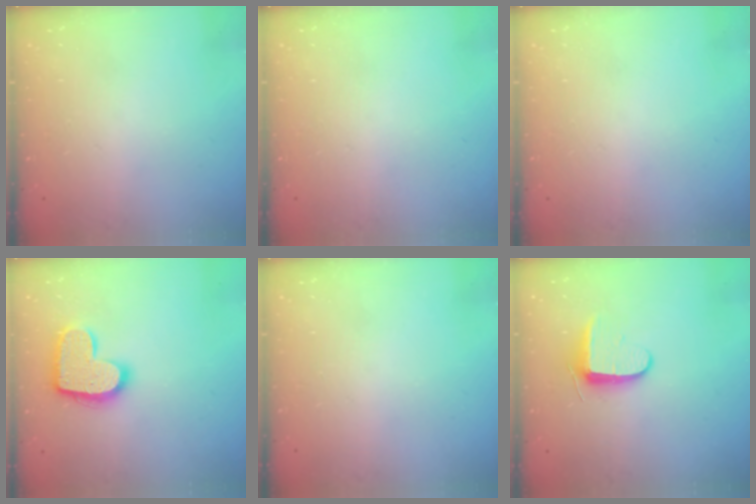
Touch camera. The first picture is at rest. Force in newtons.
{"total": 0.0}
{"total": 0.0}
{"total": 15.0, "press": 15.0, "slide": 0.7}
{"total": 0.0}
{"total": 8.7, "press": 8.6, "slide": 1.4}